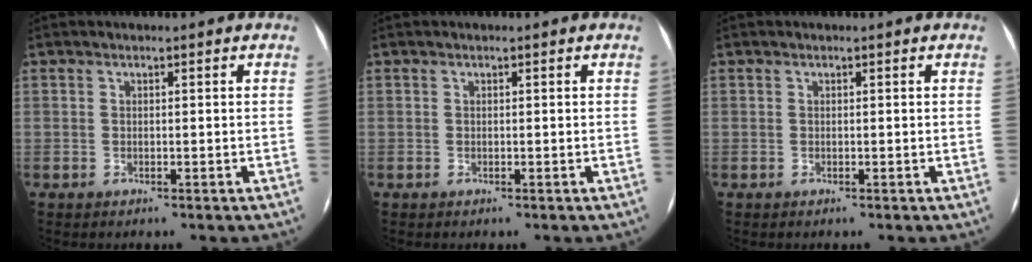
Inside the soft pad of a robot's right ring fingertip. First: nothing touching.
{"total": 0.0}
{"total": 0.0}